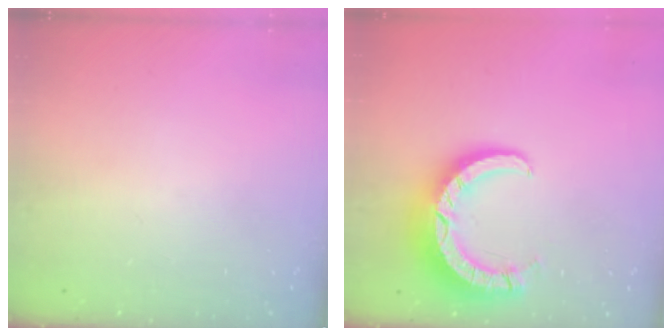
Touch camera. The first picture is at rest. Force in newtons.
{"total": 9.9, "press": 9.8, "slide": 1.0}